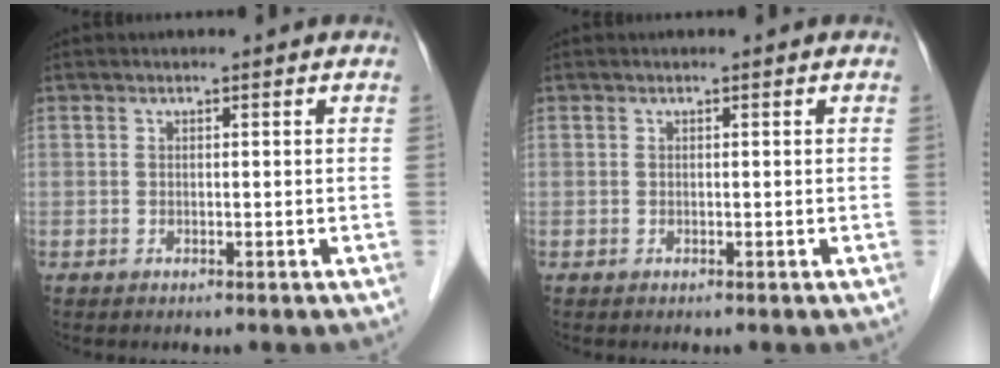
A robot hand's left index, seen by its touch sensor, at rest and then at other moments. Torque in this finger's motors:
{"motor_torque": [-0.01, -0.01, 0.01, 0.00]}